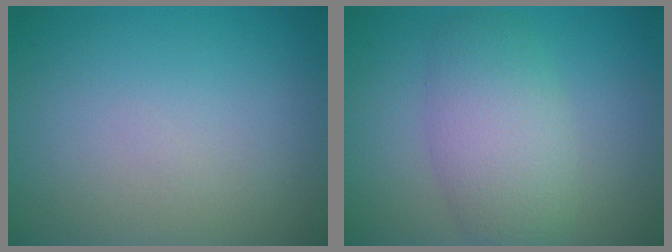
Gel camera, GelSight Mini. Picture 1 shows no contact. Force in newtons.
{"total": 5.1, "press": 5.1, "slide": 0.2}